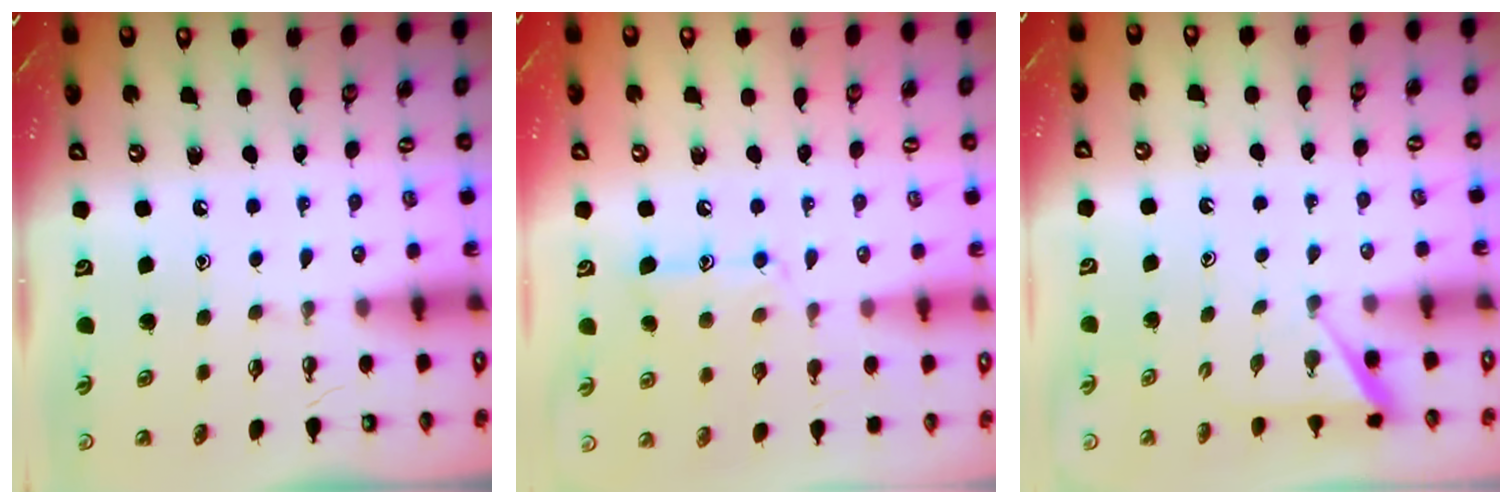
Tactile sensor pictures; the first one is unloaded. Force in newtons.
{"total": 11.0, "press": 10.9, "slide": 0.7}
{"total": 2.0, "press": 2.0, "slide": 0.3}